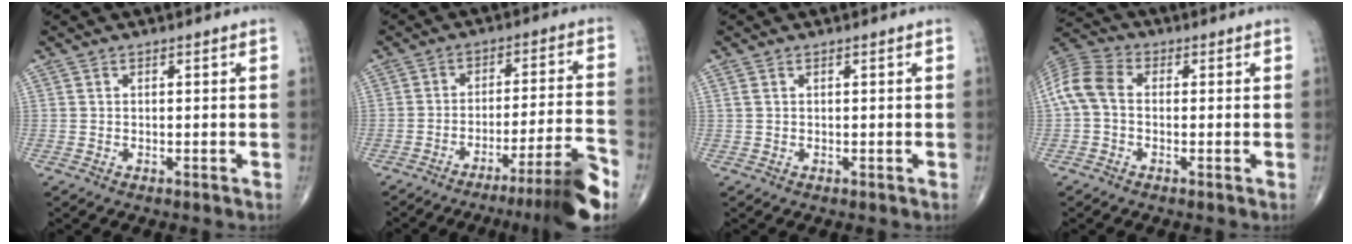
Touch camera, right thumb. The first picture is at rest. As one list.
[{"total": 13.4, "force": [-9.0, 0.7, 9.9], "torque": [-0.137, 0.058, -0.130]}, {"total": 0.9, "force": [0.4, 0.5, 0.7], "torque": [-0.019, 0.012, 0.013]}, {"total": 8.3, "force": [-0.1, 5.8, 6.0], "torque": [-0.123, 0.024, -0.015]}]